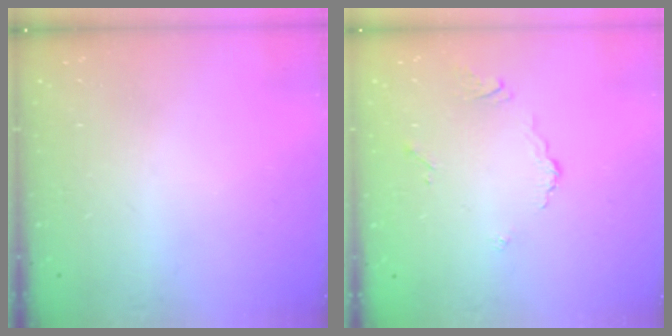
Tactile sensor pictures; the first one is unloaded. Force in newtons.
{"total": 3.0, "press": 2.9, "slide": 0.8}